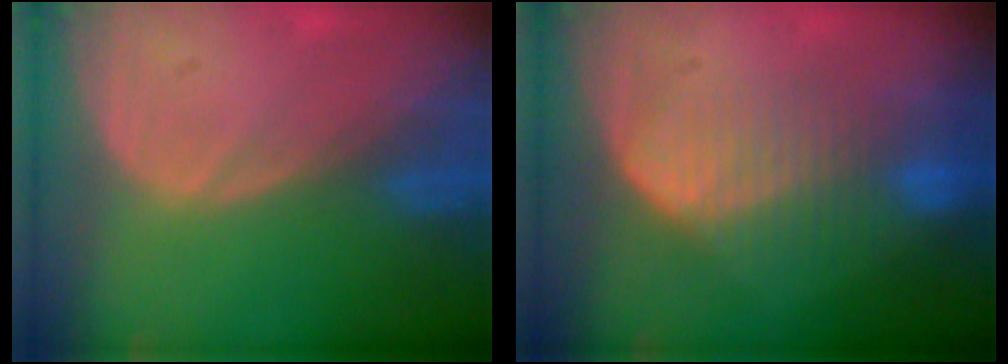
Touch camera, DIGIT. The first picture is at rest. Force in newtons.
{"total": 6.9, "press": 6.7, "slide": 1.5}